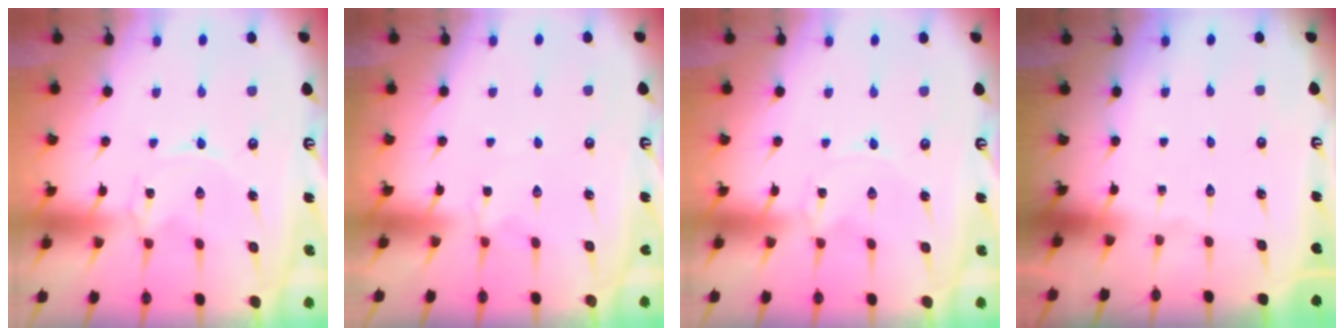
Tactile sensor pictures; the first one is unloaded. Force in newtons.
{"total": 1.9, "press": 1.9, "slide": 0.5}
{"total": 0.0}
{"total": 0.0}